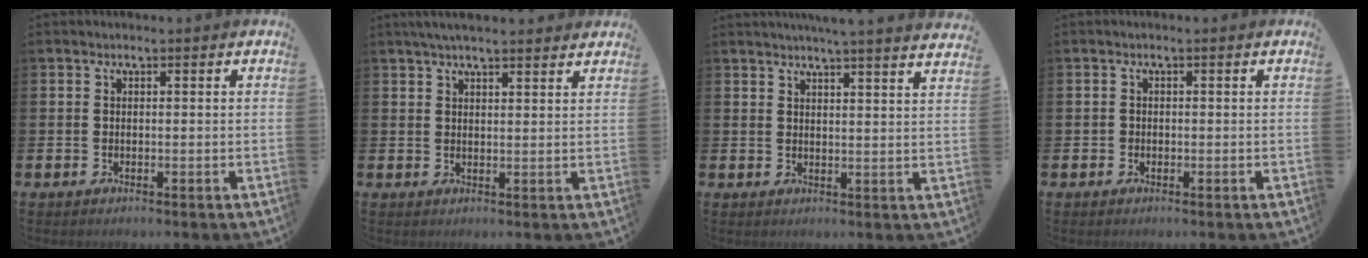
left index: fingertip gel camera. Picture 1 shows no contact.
{"total": 3.4, "force": [3.1, 0.4, 1.3], "torque": [-0.030, -0.005, 0.056]}
{"total": 4.2, "force": [4.1, -1.1, 0.5], "torque": [-0.015, -0.025, 0.071]}
{"total": 0.6, "force": [-0.2, 0.6, 0.1], "torque": [-0.001, 0.004, -0.006]}